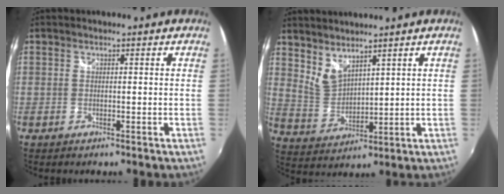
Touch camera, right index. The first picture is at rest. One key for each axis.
{"total": 6.4, "fx": 5.1, "fy": 2.3, "fz": 3.0, "tx": -0.055, "ty": -0.004, "tz": 0.109}